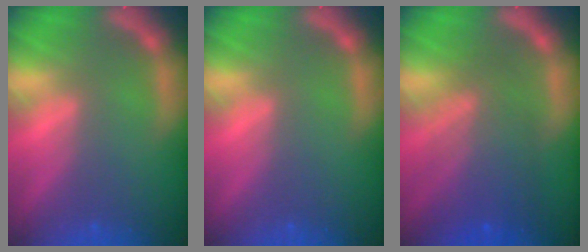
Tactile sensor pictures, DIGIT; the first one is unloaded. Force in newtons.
{"total": 0.0}
{"total": 7.0}